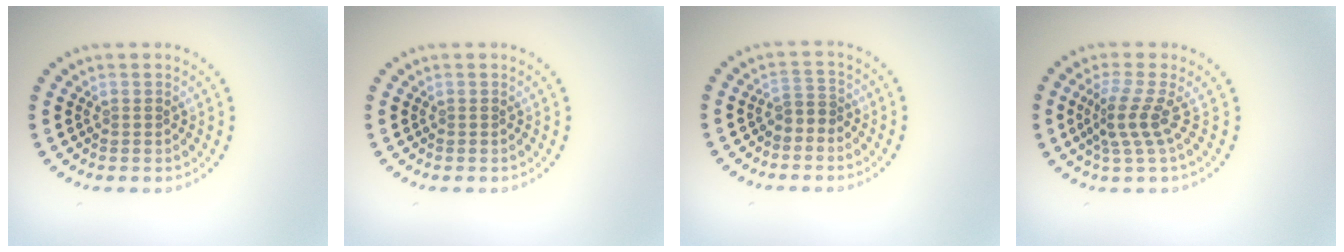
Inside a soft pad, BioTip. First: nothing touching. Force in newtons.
{"total": 0.0}
{"total": 1.3, "press": 1.0, "slide": 0.8}
{"total": 2.9, "press": 2.0, "slide": 2.1}